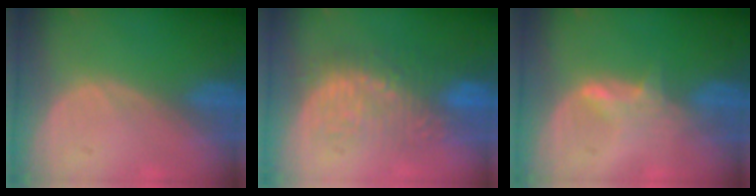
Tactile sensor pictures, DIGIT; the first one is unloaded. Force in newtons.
{"total": 9.4, "press": 9.0, "slide": 2.7}
{"total": 2.9, "press": 2.9, "slide": 0.4}